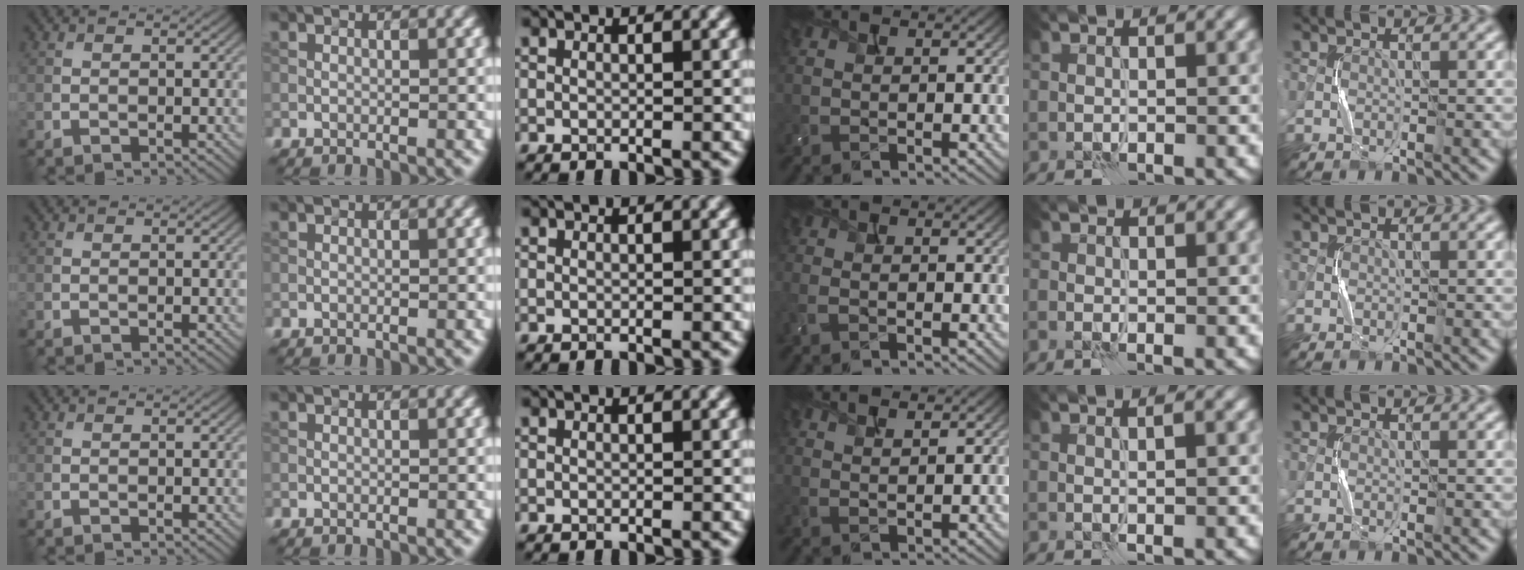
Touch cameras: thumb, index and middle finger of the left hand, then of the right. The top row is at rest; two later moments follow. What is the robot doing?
{"motion": "squeeze", "object": "bubble wrap"}